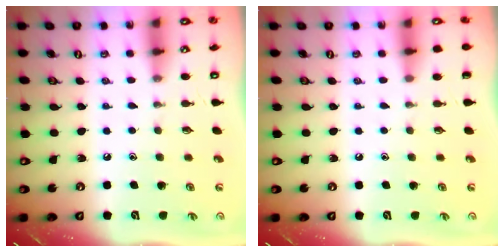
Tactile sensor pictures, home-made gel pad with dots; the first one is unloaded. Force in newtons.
{"total": 0.0}